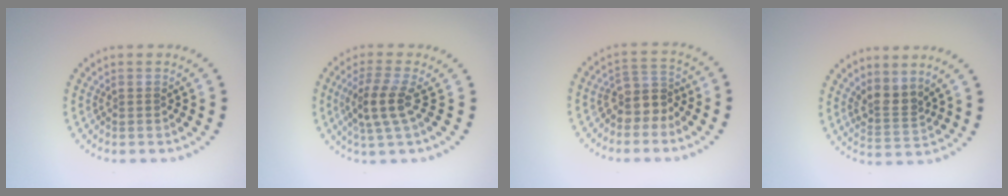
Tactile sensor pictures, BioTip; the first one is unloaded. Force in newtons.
{"total": 3.3, "press": 2.8, "slide": 1.7}
{"total": 3.0, "press": 2.4, "slide": 1.8}
{"total": 2.6, "press": 1.8, "slide": 1.9}